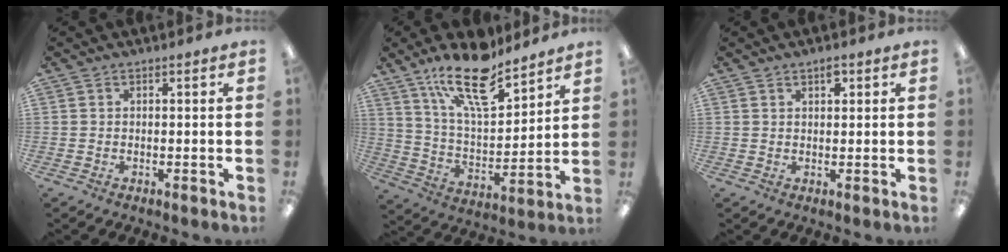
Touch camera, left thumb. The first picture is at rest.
{"total": 18.9, "force": [13.6, 6.8, 11.4], "torque": [-0.194, -0.077, 0.231]}
{"total": 2.4, "force": [1.7, 1.1, 1.3], "torque": [-0.013, -0.005, 0.027]}